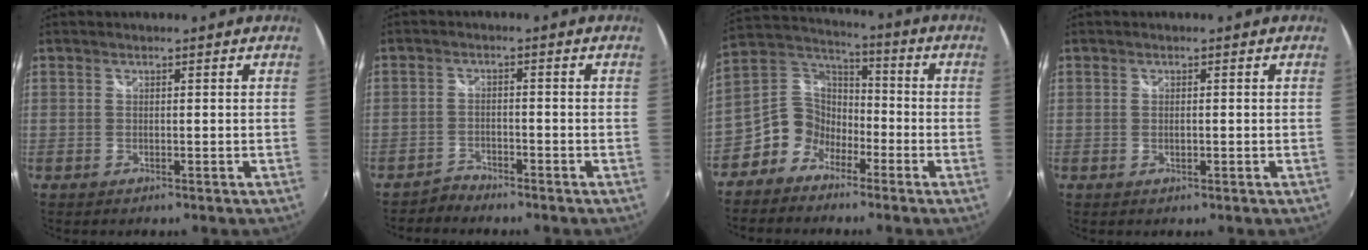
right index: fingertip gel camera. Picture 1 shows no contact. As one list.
[{"total": 2.6, "force": [-2.5, 0.8, 0.0], "torque": [-0.004, 0.002, -0.050]}, {"total": 8.8, "force": [-5.1, 6.8, 2.4], "torque": [-0.058, 0.035, -0.116]}, {"total": 0.6, "force": [-0.1, 0.4, 0.4], "torque": [-0.009, 0.000, -0.002]}]